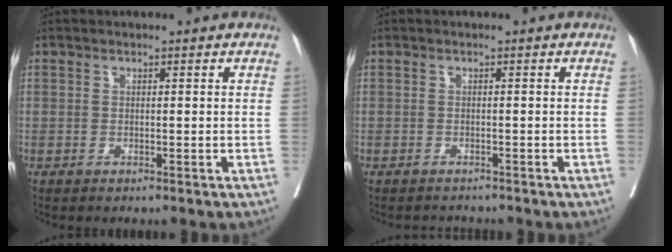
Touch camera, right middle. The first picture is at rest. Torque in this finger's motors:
{"motor_torque": [-0.32, -0.03, 0.00, 0.00]}